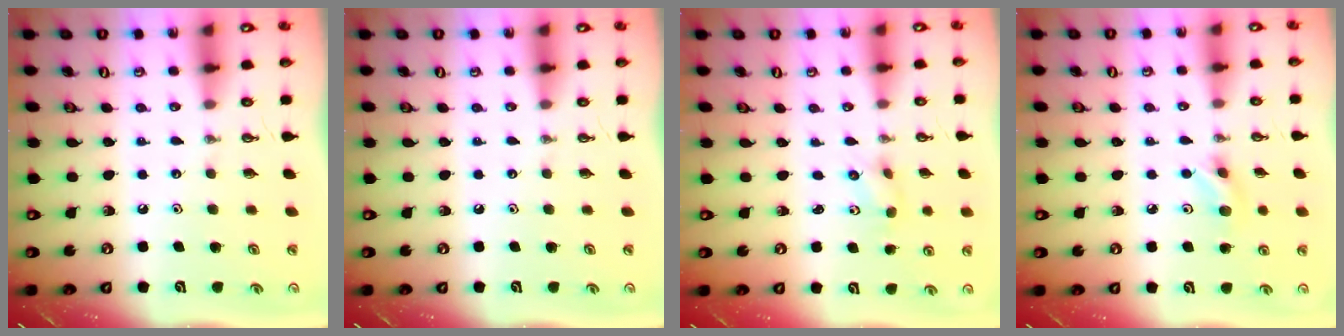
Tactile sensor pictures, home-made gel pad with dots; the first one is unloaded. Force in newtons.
{"total": 0.0}
{"total": 2.3, "press": 2.0, "slide": 1.1}
{"total": 6.0, "press": 6.0, "slide": 0.5}